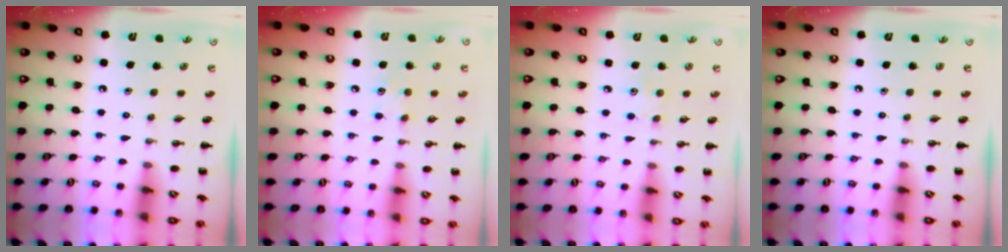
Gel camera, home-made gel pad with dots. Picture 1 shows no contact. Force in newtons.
{"total": 5.5, "press": 5.3, "slide": 1.5}
{"total": 2.7, "press": 2.6, "slide": 0.7}
{"total": 0.0}